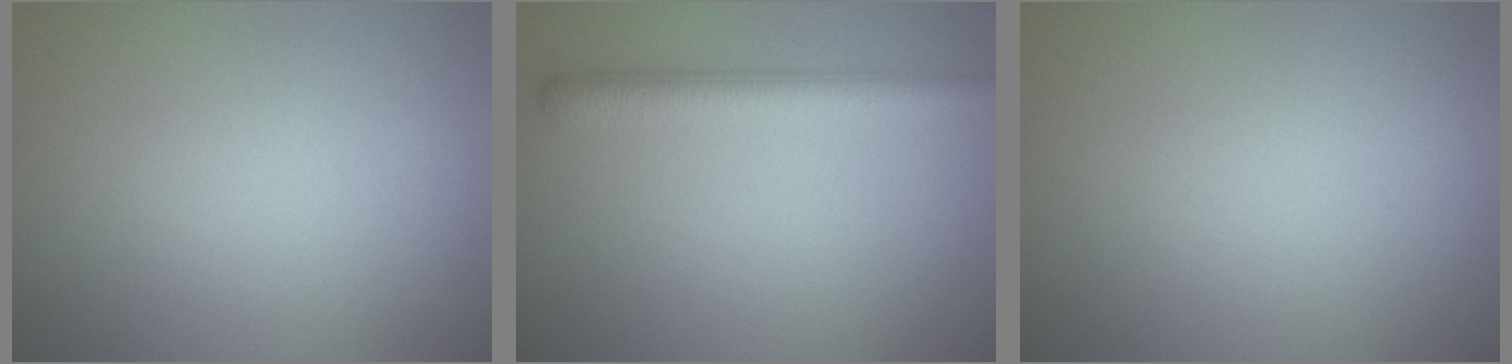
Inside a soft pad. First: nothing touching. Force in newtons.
{"total": 3.5, "press": 3.5, "slide": 0.1}
{"total": 0.0}